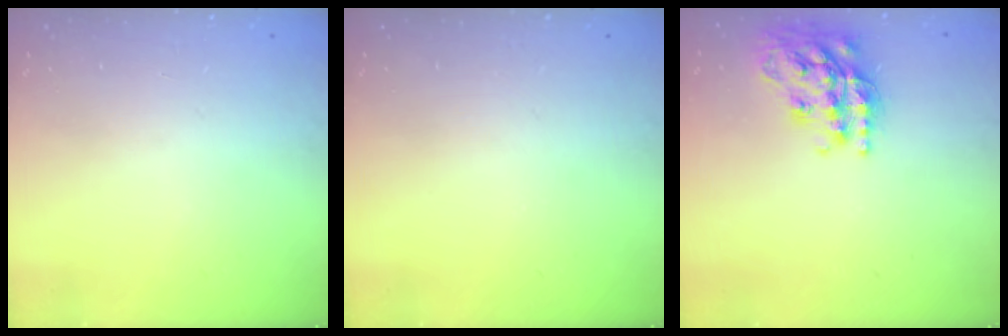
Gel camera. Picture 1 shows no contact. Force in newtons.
{"total": 0.0}
{"total": 19.6, "press": 19.6, "slide": 1.4}